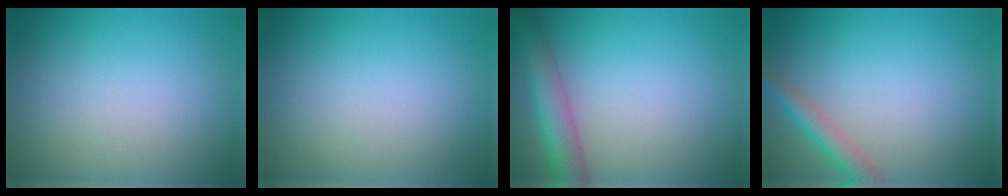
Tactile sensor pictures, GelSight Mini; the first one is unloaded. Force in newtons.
{"total": 0.0}
{"total": 4.9, "press": 4.9, "slide": 0.2}
{"total": 2.7, "press": 2.7, "slide": 0.1}